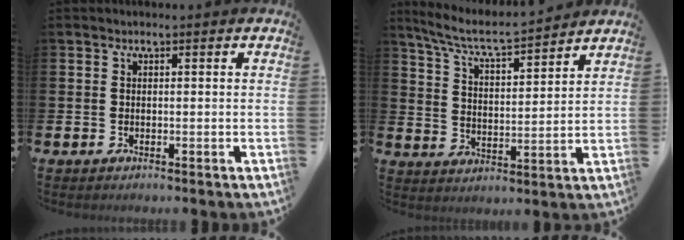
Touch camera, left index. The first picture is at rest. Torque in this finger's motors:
{"motor_torque": [0.87, -1.26, 0.28, 0.10]}